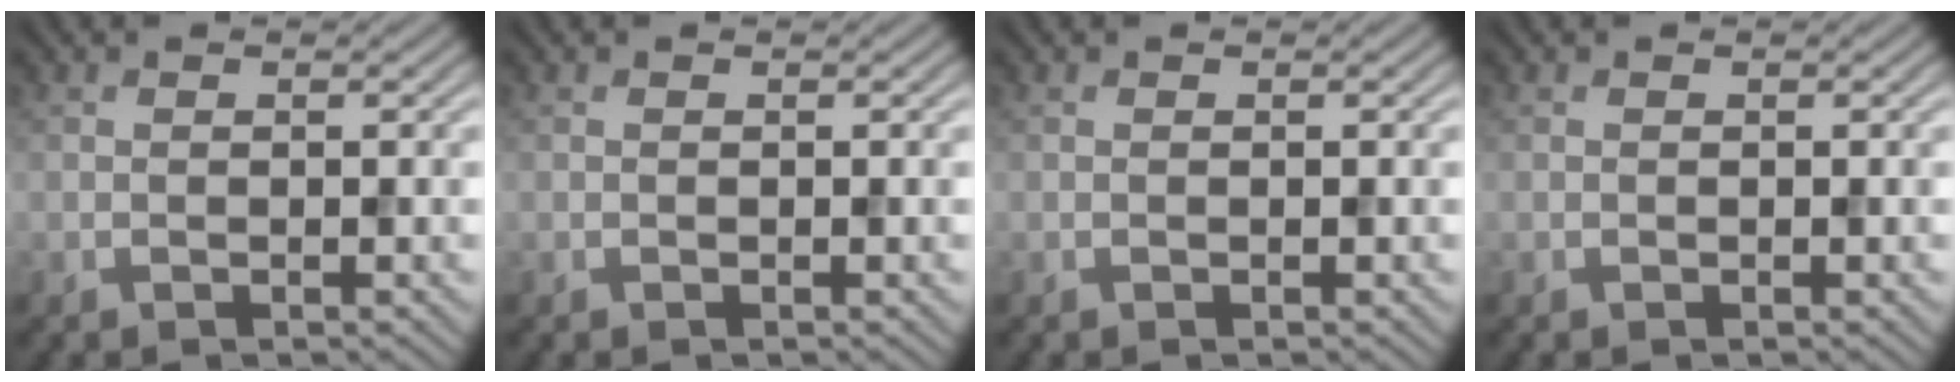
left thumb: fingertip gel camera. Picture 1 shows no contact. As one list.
[{"total": 0.0}, {"total": 0.0}, {"total": 0.0}]